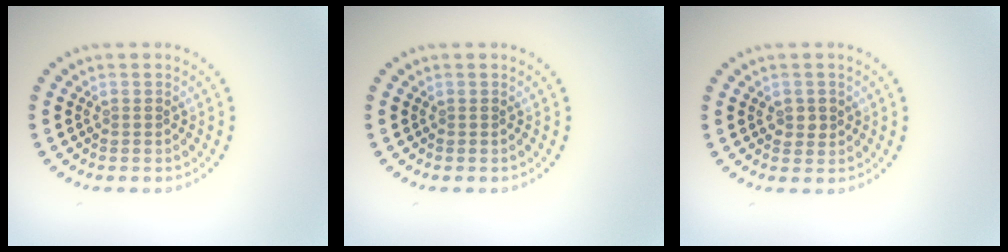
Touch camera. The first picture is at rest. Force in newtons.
{"total": 0.0}
{"total": 1.6, "press": 1.5, "slide": 0.3}